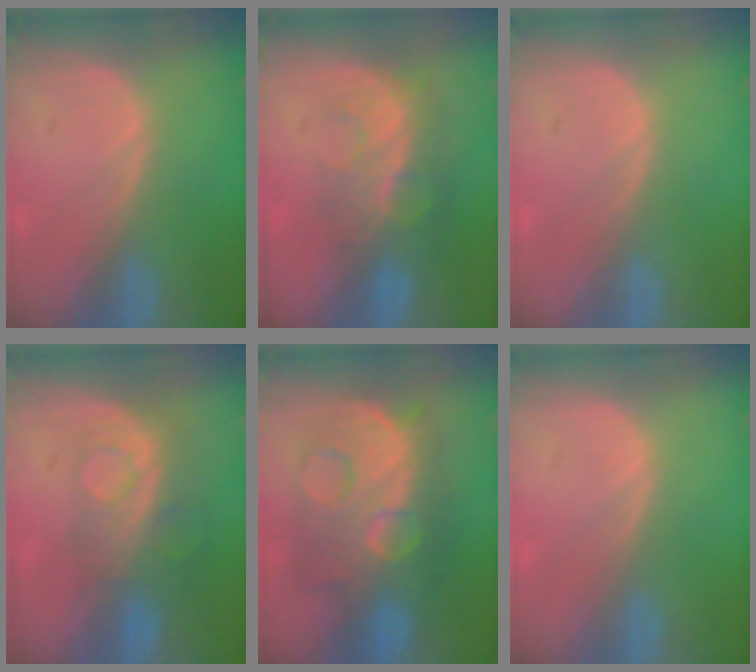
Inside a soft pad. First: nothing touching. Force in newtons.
{"total": 8.2, "press": 7.0, "slide": 4.2}
{"total": 0.0}
{"total": 8.5, "press": 7.1, "slide": 4.8}
{"total": 12.3, "press": 12.3, "slide": 1.3}
{"total": 0.0}